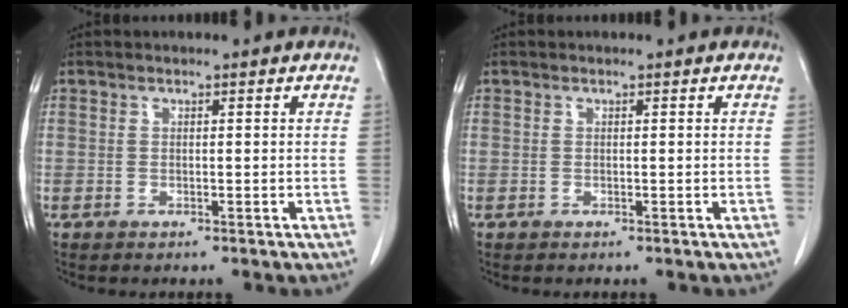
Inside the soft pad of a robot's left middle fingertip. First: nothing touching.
{"total": 0.0}